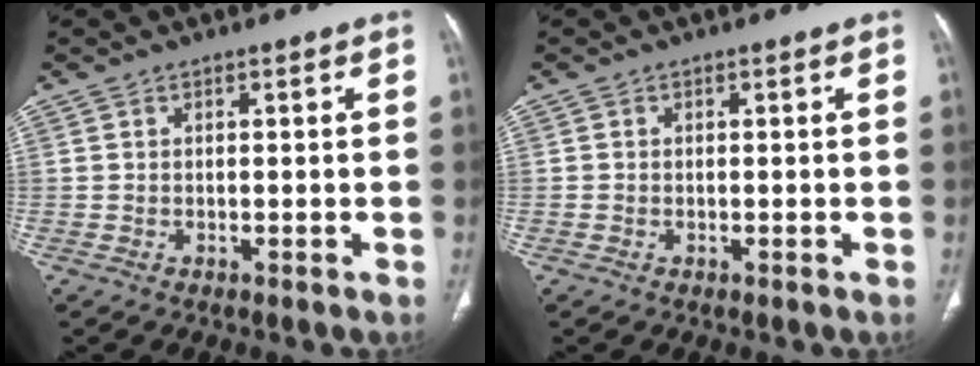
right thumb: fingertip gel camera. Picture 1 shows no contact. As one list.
[{"total": 0.0}]